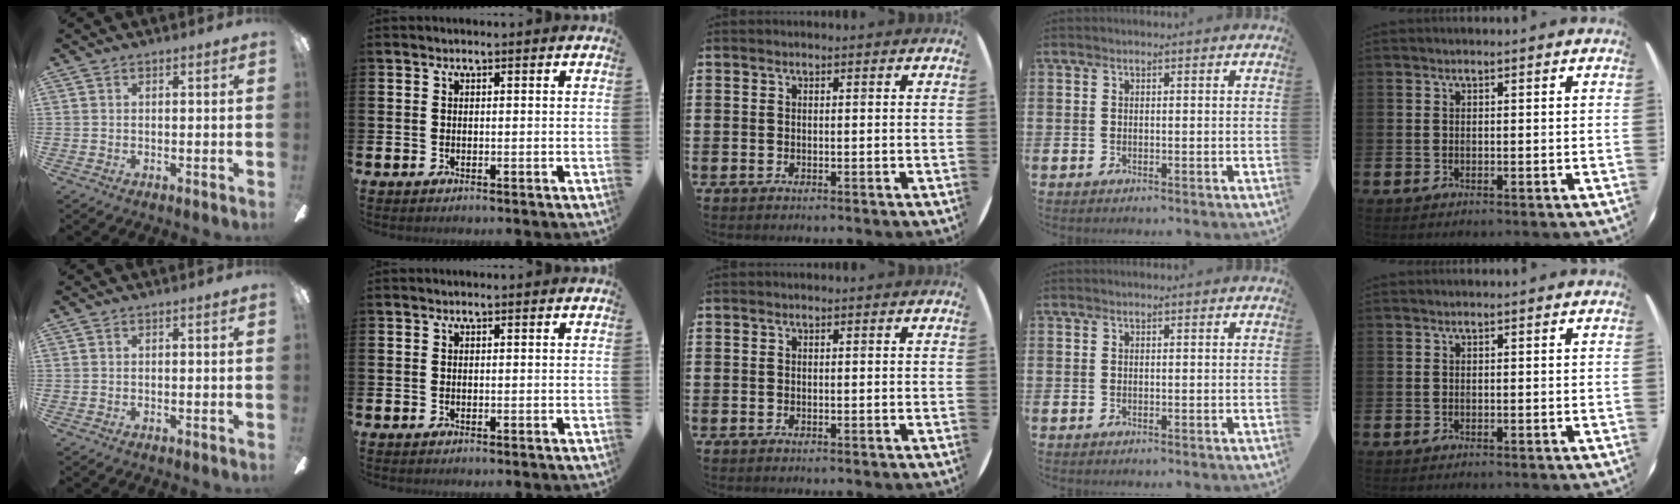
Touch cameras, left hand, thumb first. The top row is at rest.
{}